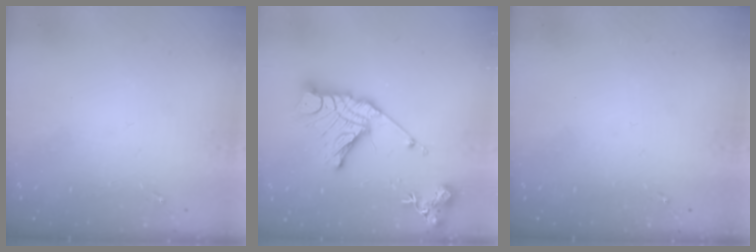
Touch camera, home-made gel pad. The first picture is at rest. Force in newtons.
{"total": 19.1, "press": 19.0, "slide": 1.8}
{"total": 0.0}